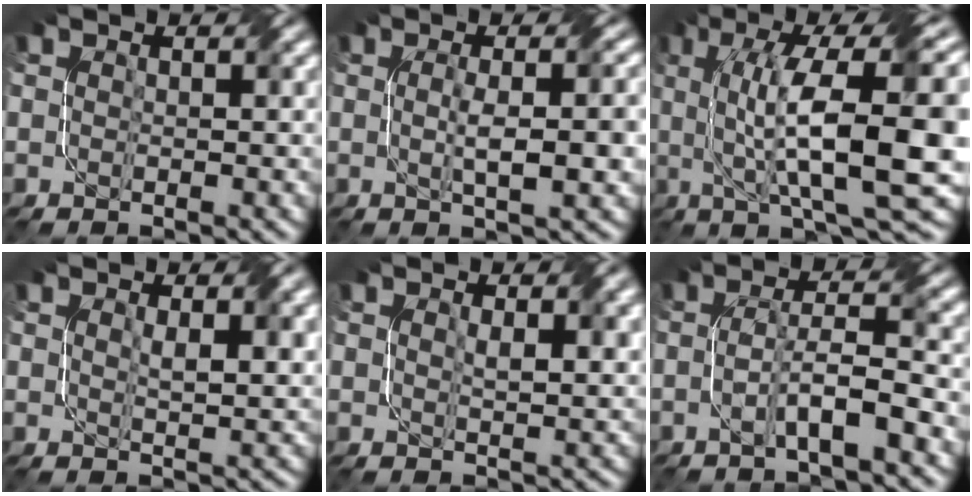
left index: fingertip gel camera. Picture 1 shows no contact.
{"total": 5.1, "force": [-0.2, 1.2, 4.9], "torque": [-0.069, 0.005, -0.003]}
{"total": 14.9, "force": [2.0, 3.9, 14.2], "torque": [-0.211, 0.015, 0.036]}
{"total": 2.3, "force": [1.0, 0.5, 2.1], "torque": [-0.034, -0.001, 0.020]}
{"total": 2.0, "force": [0.8, 0.5, 1.8], "torque": [-0.028, -0.002, 0.018]}
{"total": 4.1, "force": [-1.5, 0.4, 3.8], "torque": [-0.068, 0.012, -0.032]}